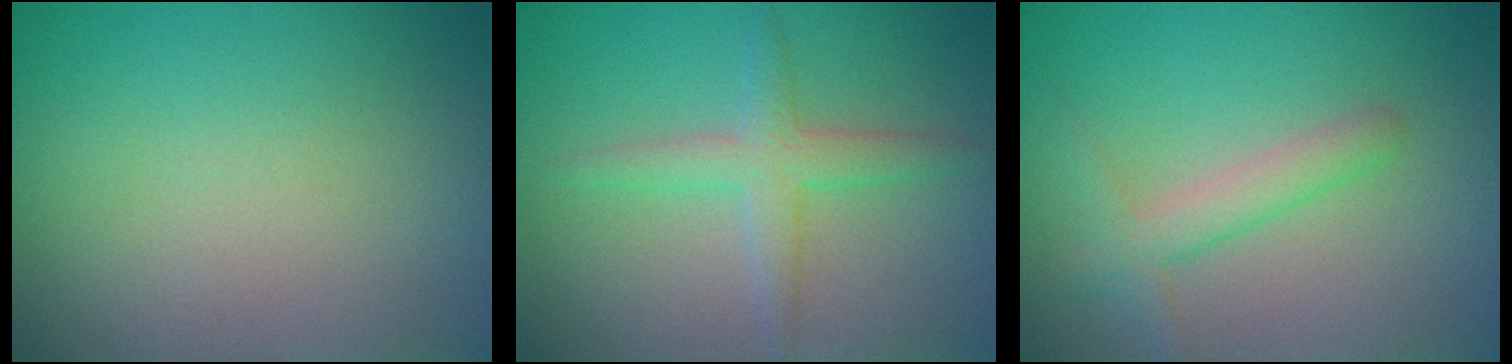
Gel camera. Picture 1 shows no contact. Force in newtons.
{"total": 2.9, "press": 2.9, "slide": 0.1}
{"total": 2.8, "press": 2.8, "slide": 0.1}